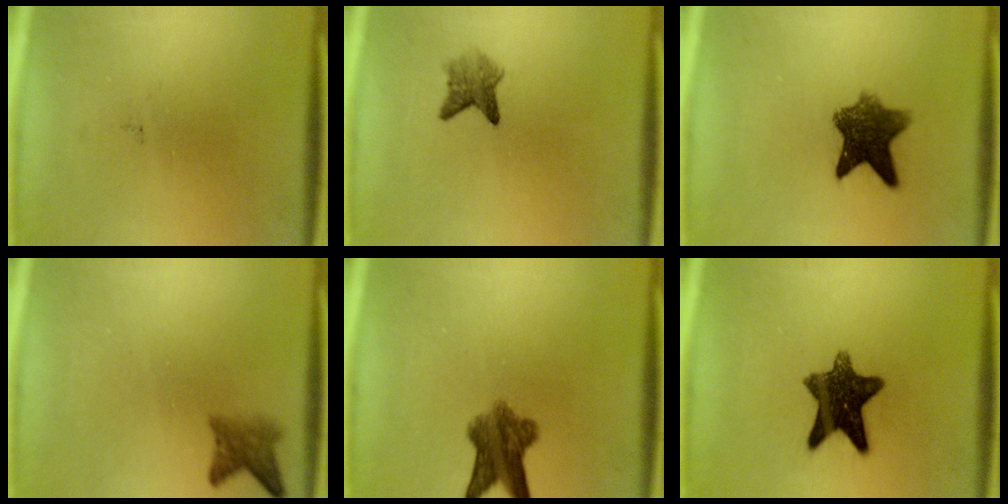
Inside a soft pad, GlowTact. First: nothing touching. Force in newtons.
{"total": 2.9}
{"total": 8.3}
{"total": 2.8}
{"total": 7.0}
{"total": 10.9}